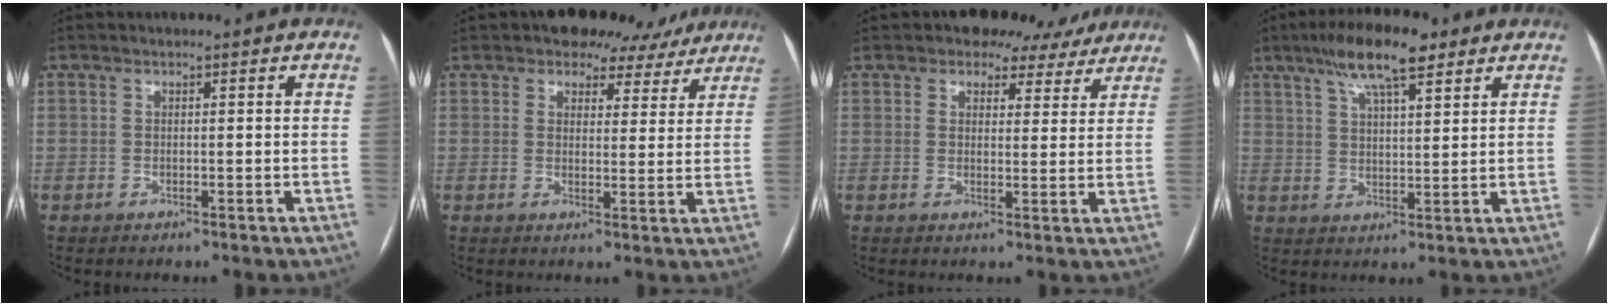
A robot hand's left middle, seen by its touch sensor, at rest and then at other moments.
{"total": 7.7, "force": [6.3, 4.3, 1.1], "torque": [0.006, 0.006, 0.066]}
{"total": 6.8, "force": [5.4, 3.9, 1.1], "torque": [0.000, 0.007, 0.057]}
{"total": 9.9, "force": [6.5, 2.4, 7.1], "torque": [-0.127, 0.017, 0.109]}